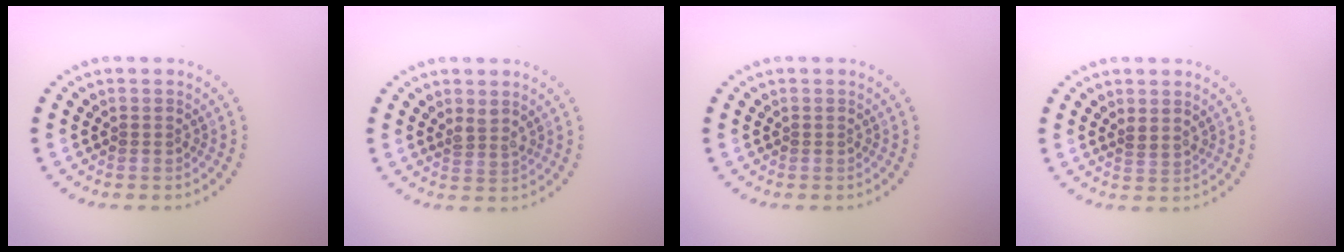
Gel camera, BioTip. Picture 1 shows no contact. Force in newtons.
{"total": 1.3, "press": 1.0, "slide": 0.9}
{"total": 0.0}
{"total": 0.6, "press": 0.4, "slide": 0.5}